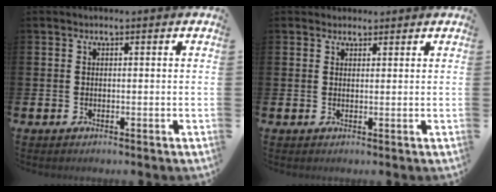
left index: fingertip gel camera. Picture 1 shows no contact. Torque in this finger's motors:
{"motor_torque": [0.99, -1.15, 0.30, 0.00]}